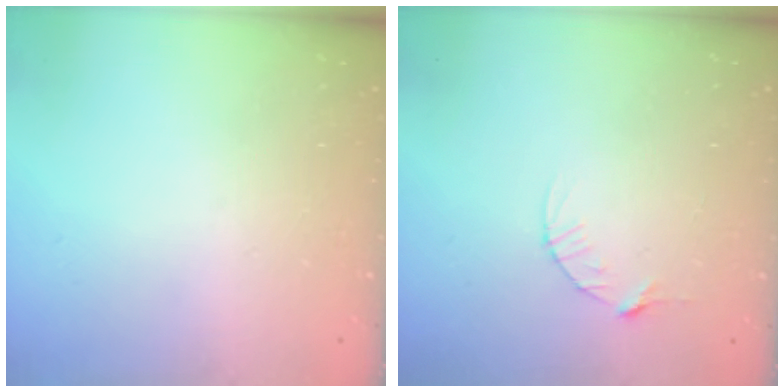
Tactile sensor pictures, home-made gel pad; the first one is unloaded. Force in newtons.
{"total": 4.4, "press": 4.4, "slide": 0.6}